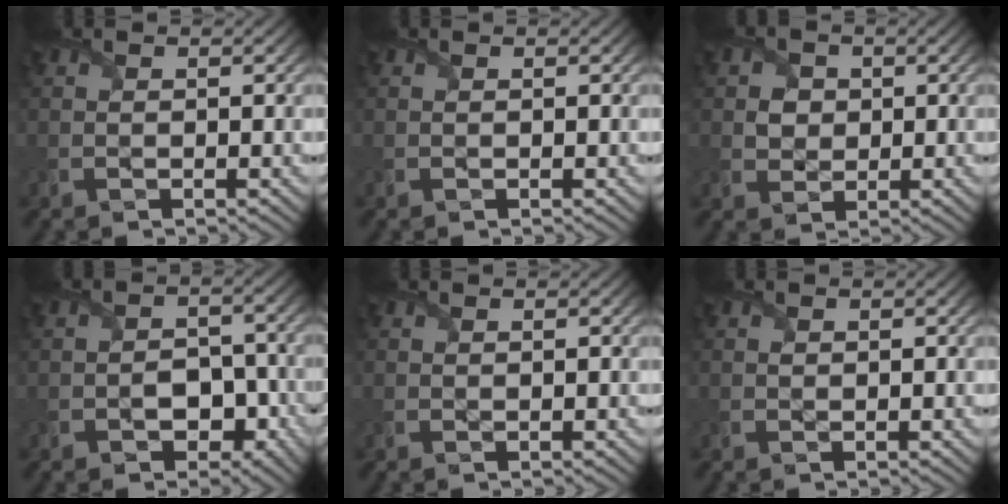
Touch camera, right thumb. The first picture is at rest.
{"total": 0.0}
{"total": 2.8, "force": [0.3, 2.6, 1.1], "torque": [-0.027, -0.002, -0.002]}
{"total": 5.1, "force": [-2.4, 3.6, 2.8], "torque": [-0.032, 0.007, -0.039]}
{"total": 0.0}
{"total": 0.0}